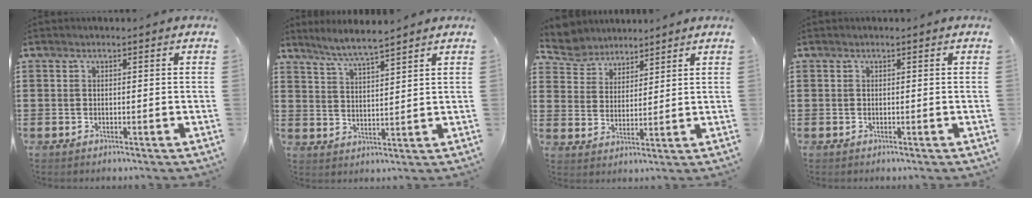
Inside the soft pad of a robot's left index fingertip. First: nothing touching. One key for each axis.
{"total": 4.6, "fx": 4.3, "fy": -0.5, "fz": 1.6, "tx": -0.045, "ty": -0.016, "tz": 0.075}
{"total": 5.2, "fx": 4.9, "fy": 1.8, "fz": -0.3, "tx": -0.021, "ty": -0.016, "tz": 0.090}
{"total": 0.0}